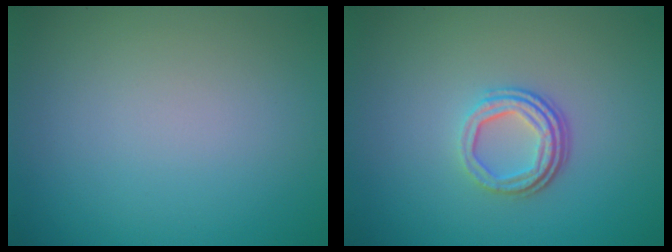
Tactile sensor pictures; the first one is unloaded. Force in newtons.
{"total": 3.3, "press": 2.3, "slide": 2.4}